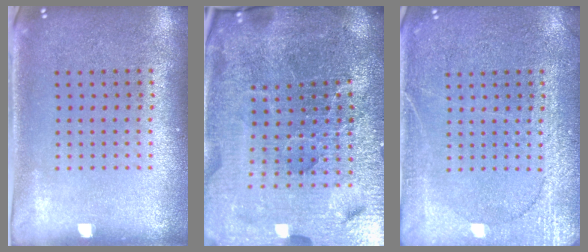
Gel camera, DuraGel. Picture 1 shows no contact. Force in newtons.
{"total": 6.6, "press": 5.8, "slide": 3.2}
{"total": 4.3, "press": 4.3, "slide": 0.6}